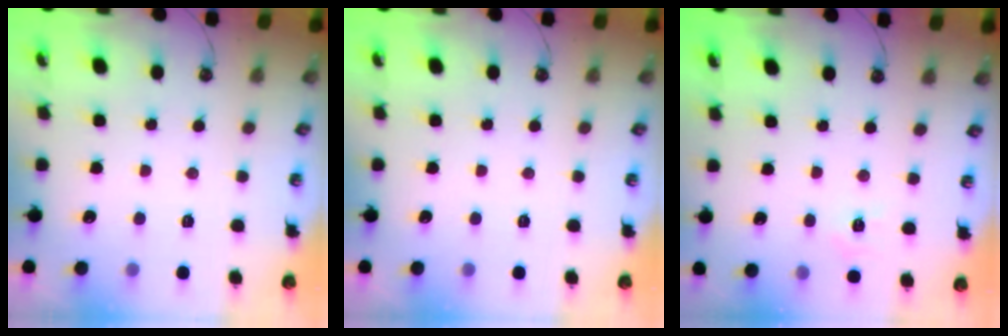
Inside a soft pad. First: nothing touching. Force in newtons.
{"total": 0.0}
{"total": 5.7, "press": 5.6, "slide": 0.7}